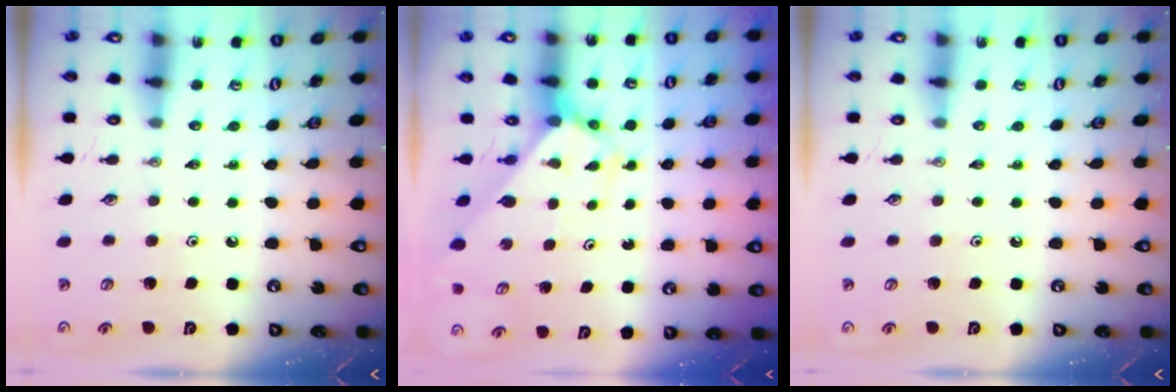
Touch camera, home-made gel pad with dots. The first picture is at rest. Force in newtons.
{"total": 2.6, "press": 2.6, "slide": 0.2}
{"total": 0.0}